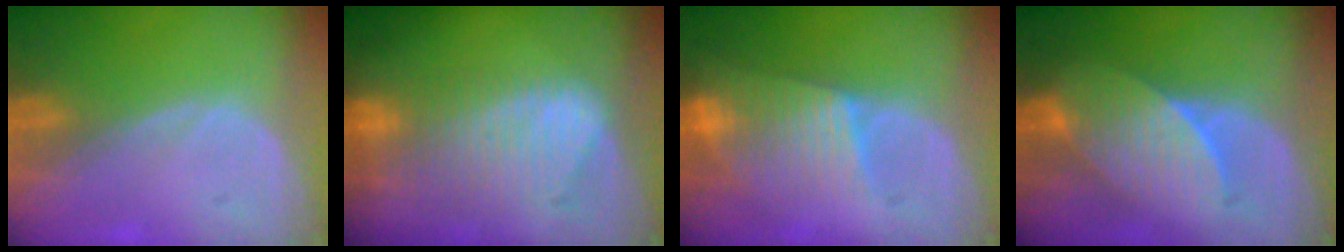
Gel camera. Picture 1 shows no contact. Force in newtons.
{"total": 9.1, "press": 8.0, "slide": 4.4}
{"total": 7.3, "press": 7.0, "slide": 2.2}
{"total": 7.1, "press": 6.9, "slide": 1.3}